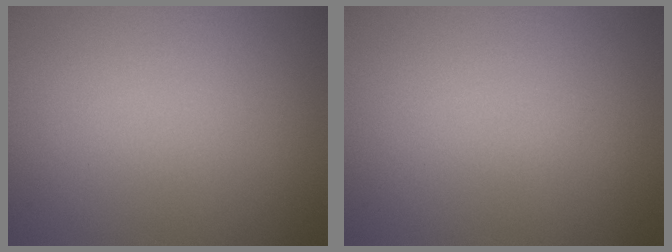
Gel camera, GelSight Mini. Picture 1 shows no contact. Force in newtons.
{"total": 0.0}